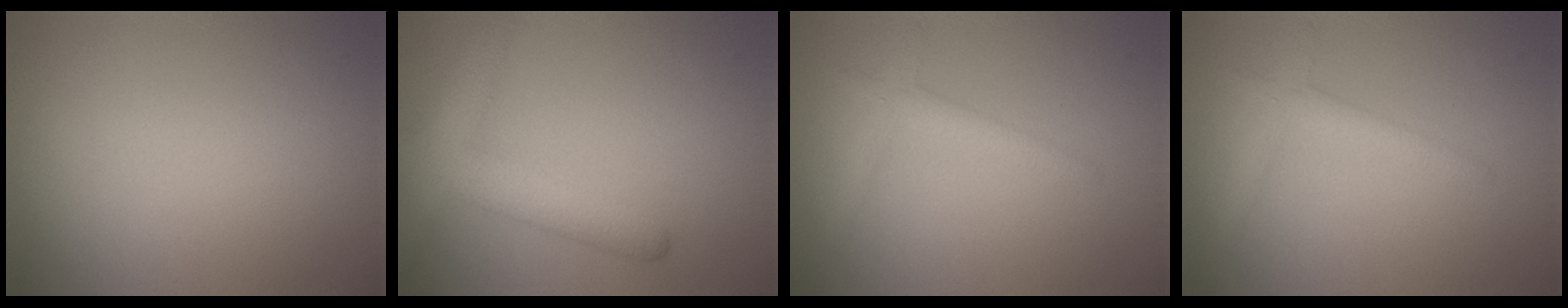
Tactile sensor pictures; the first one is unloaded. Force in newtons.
{"total": 4.7, "press": 4.7, "slide": 0.2}
{"total": 1.6, "press": 1.6, "slide": 0.1}
{"total": 1.6, "press": 1.6, "slide": 0.1}